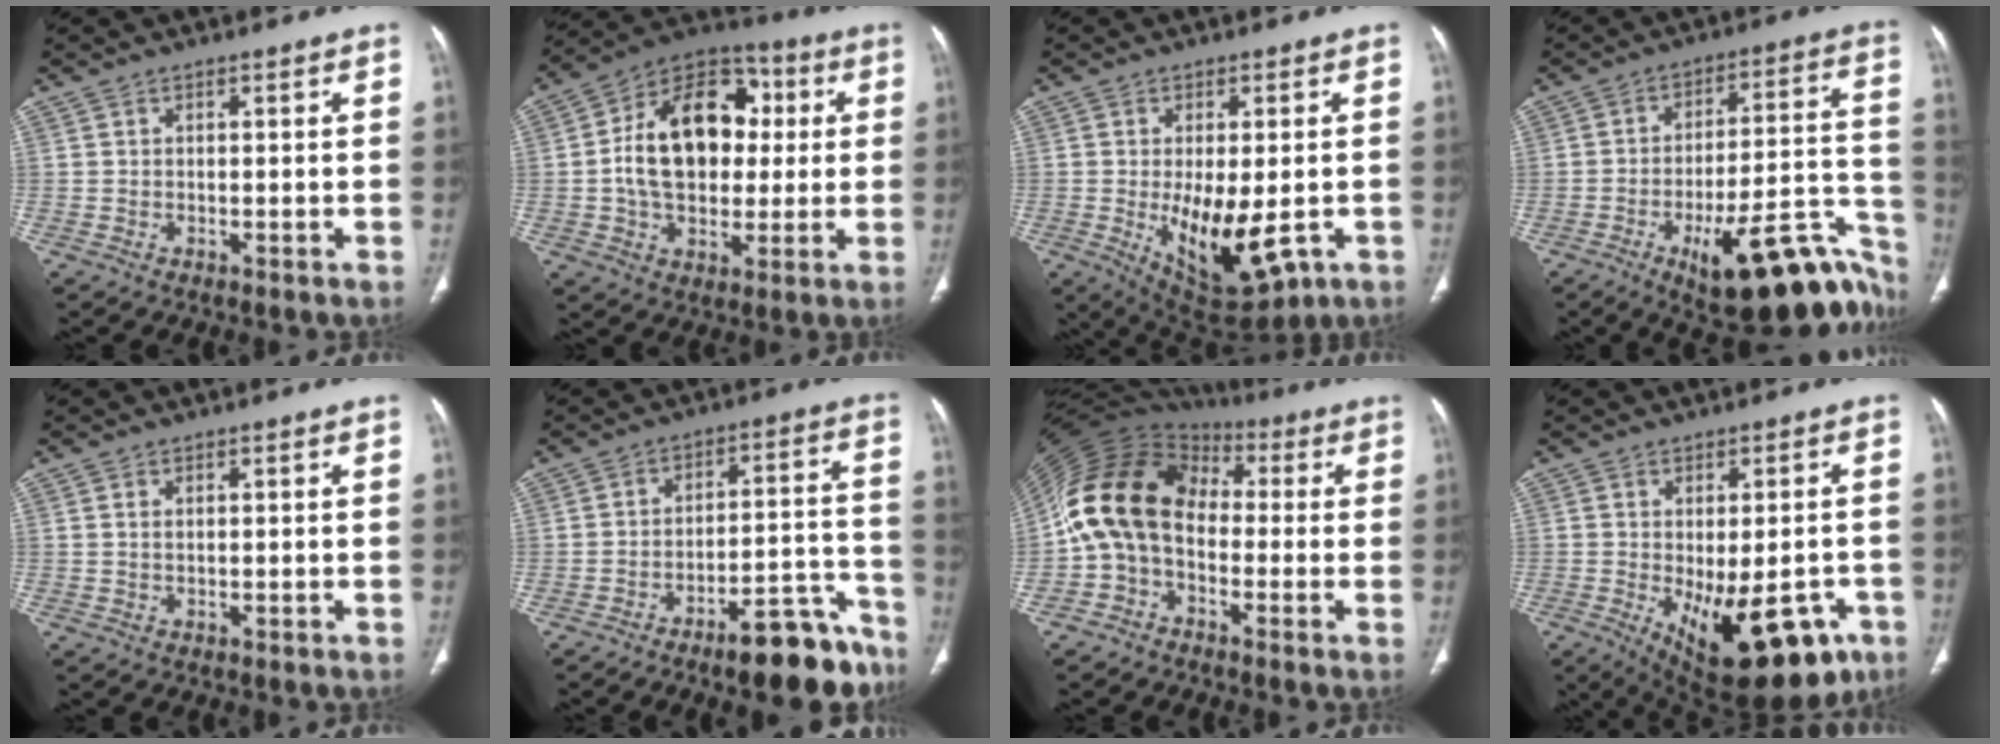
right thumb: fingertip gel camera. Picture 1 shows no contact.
{"total": 20.0, "force": [1.9, 13.9, 14.3], "torque": [-0.200, 0.024, 0.027]}
{"total": 14.4, "force": [-3.6, 6.7, 12.2], "torque": [-0.184, -0.013, -0.029]}
{"total": 25.3, "force": [-13.2, 8.8, 19.6], "torque": [-0.175, 0.095, -0.178]}
{"total": 0.8, "force": [0.2, 0.4, 0.6], "torque": [-0.017, 0.003, 0.007]}
{"total": 13.4, "force": [-9.7, 3.9, 8.4], "torque": [-0.082, 0.092, -0.142]}
{"total": 14.2, "force": [-0.8, 10.3, 9.7], "torque": [-0.167, 0.050, -0.029]}
{"total": 20.0, "force": [-8.1, 9.6, 15.5], "torque": [-0.171, -0.002, -0.091]}